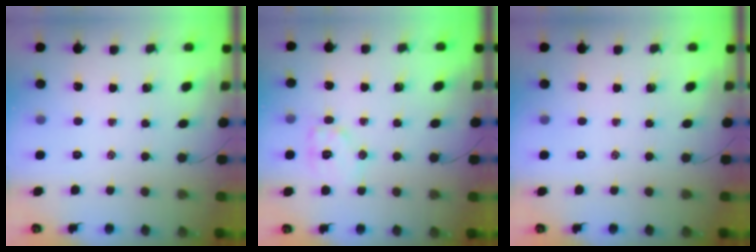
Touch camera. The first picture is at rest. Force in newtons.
{"total": 10.0, "press": 10.0, "slide": 0.2}
{"total": 0.0}